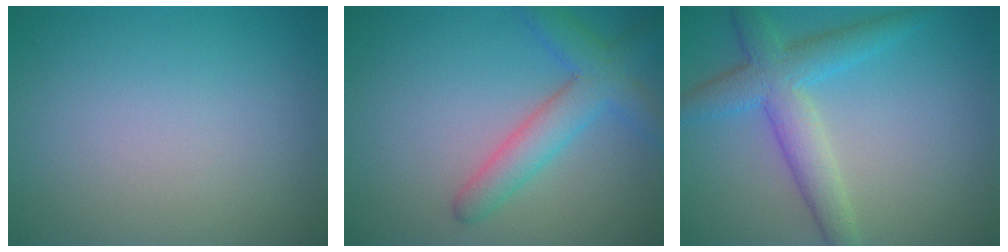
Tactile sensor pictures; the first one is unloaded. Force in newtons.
{"total": 4.2, "press": 4.2, "slide": 0.2}
{"total": 4.9, "press": 4.8, "slide": 0.2}